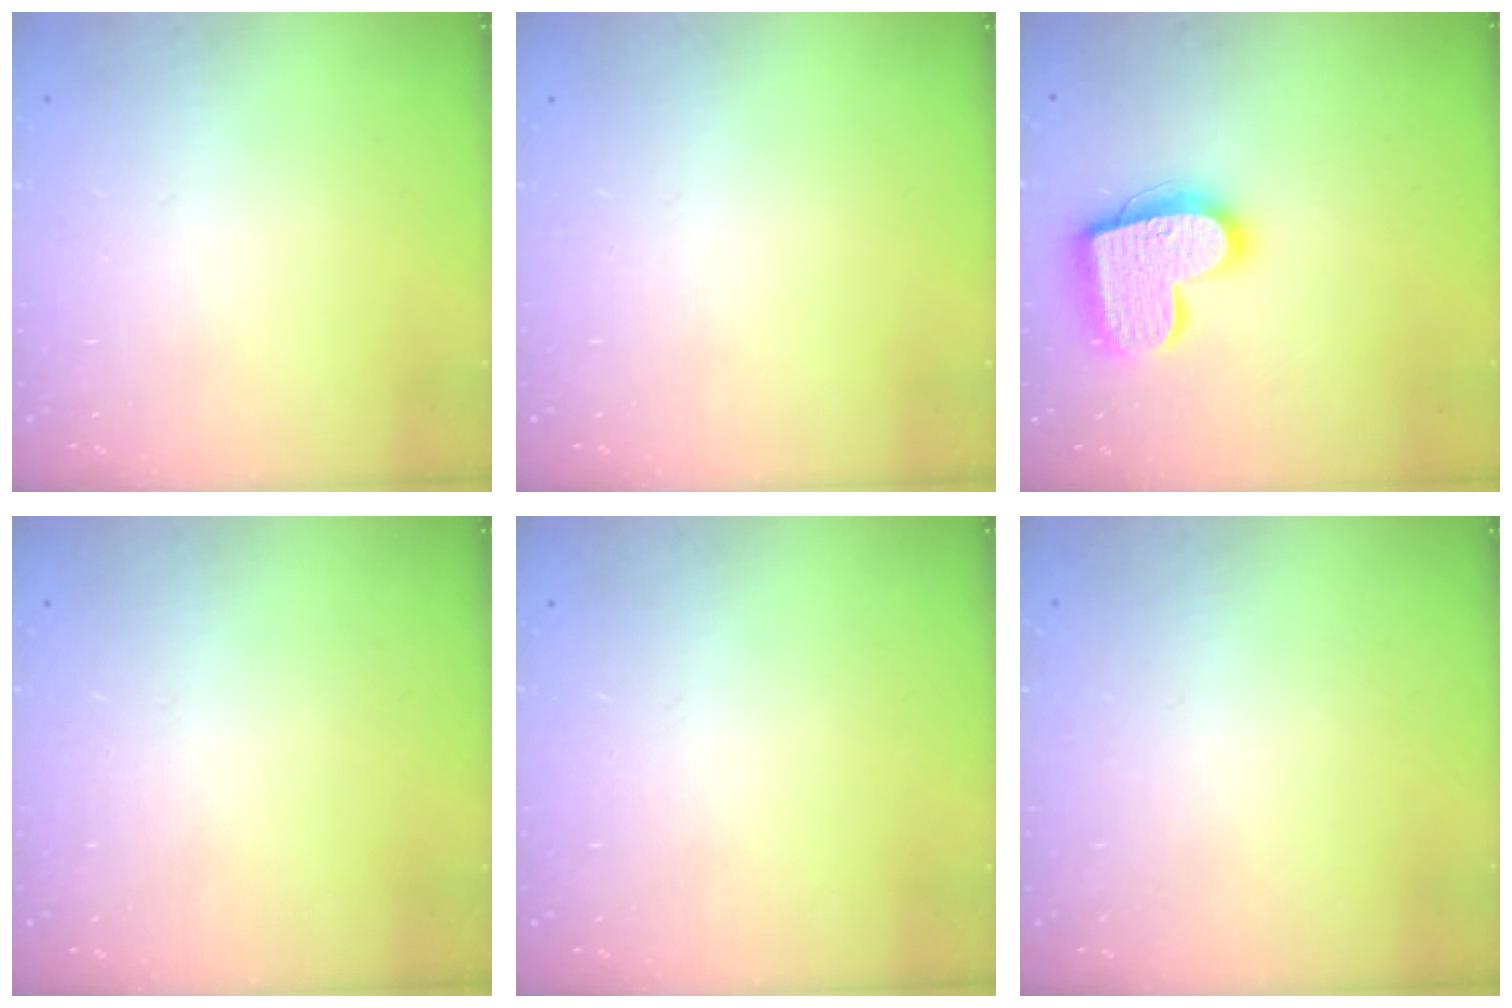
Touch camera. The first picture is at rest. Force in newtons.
{"total": 0.0}
{"total": 17.3, "press": 17.3, "slide": 1.1}
{"total": 0.0}
{"total": 0.0}
{"total": 0.0}